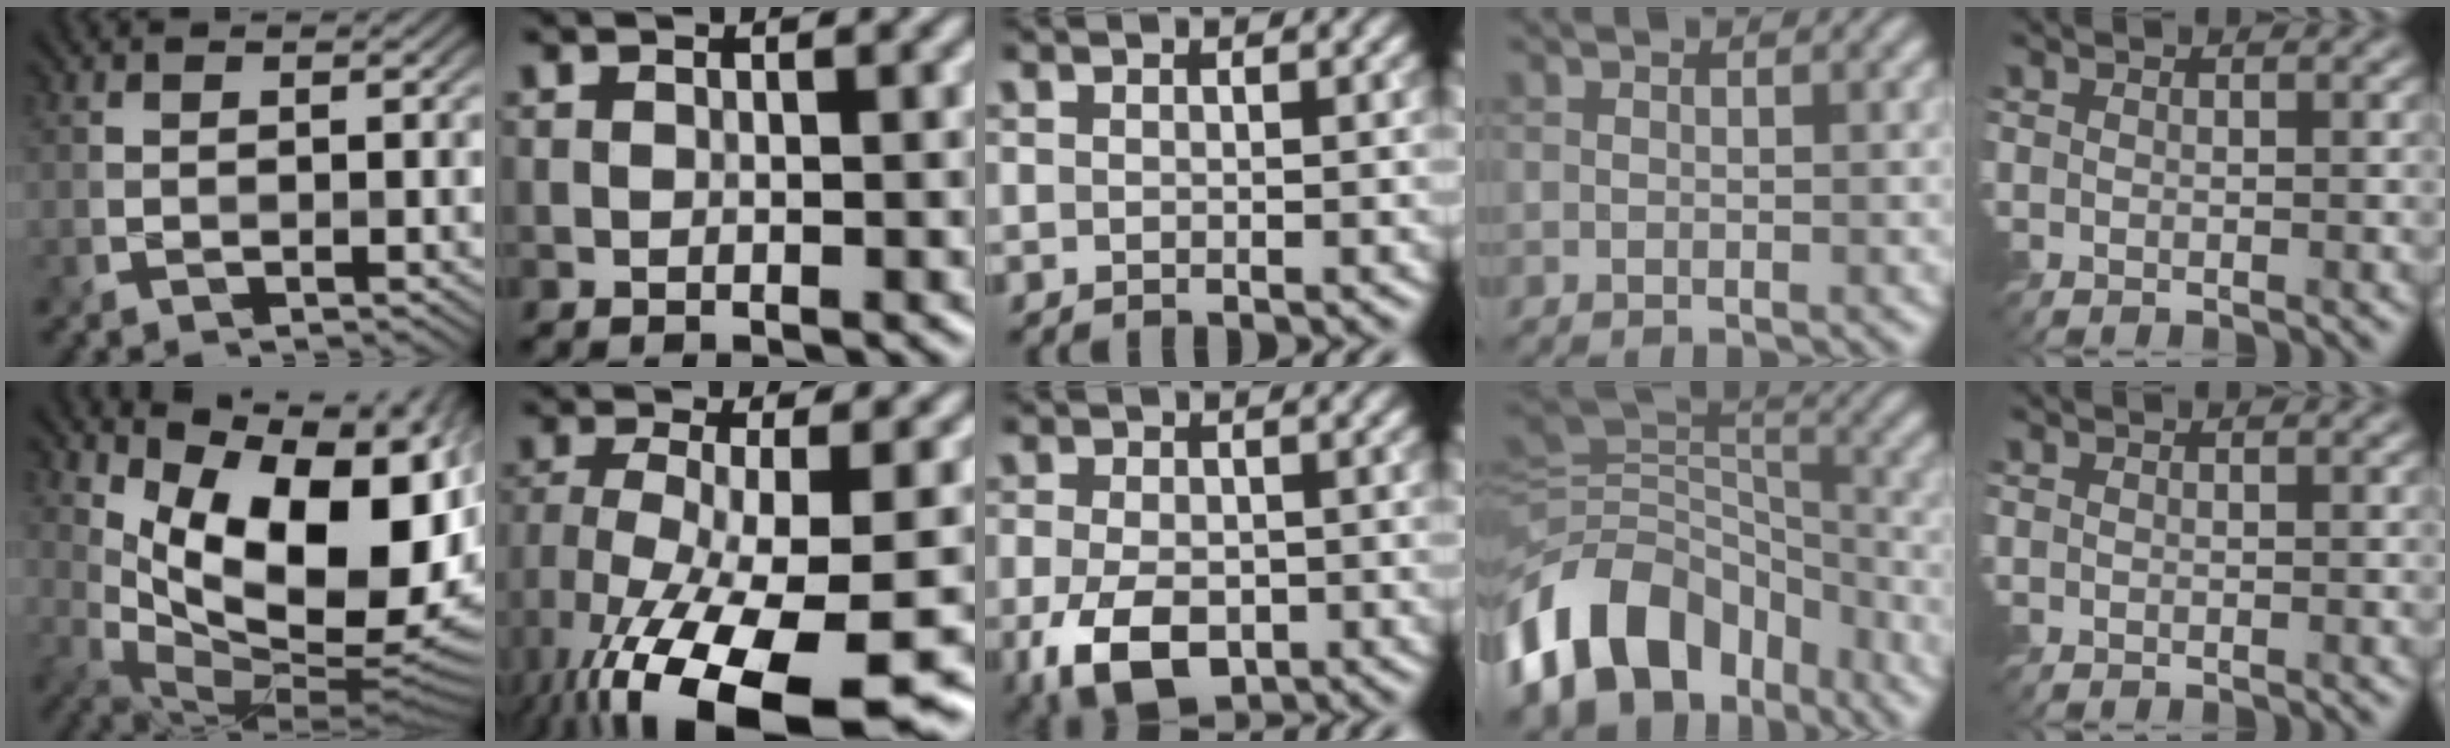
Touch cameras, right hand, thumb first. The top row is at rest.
{"thumb": {"total": 16.2, "force": [4.3, 8.6, 13.1], "torque": [-0.198, -0.017, 0.089]}, "index": {"total": 14.9, "force": [-8.7, 4.0, 11.4], "torque": [-0.238, -0.045, -0.135]}, "middle": {"total": 7.1, "force": [-2.7, 4.3, 4.9], "torque": [-0.106, -0.018, -0.047]}, "ring": {"total": 12.8, "force": [-6.5, 8.4, 7.0], "torque": [-0.136, 0.014, -0.127]}}